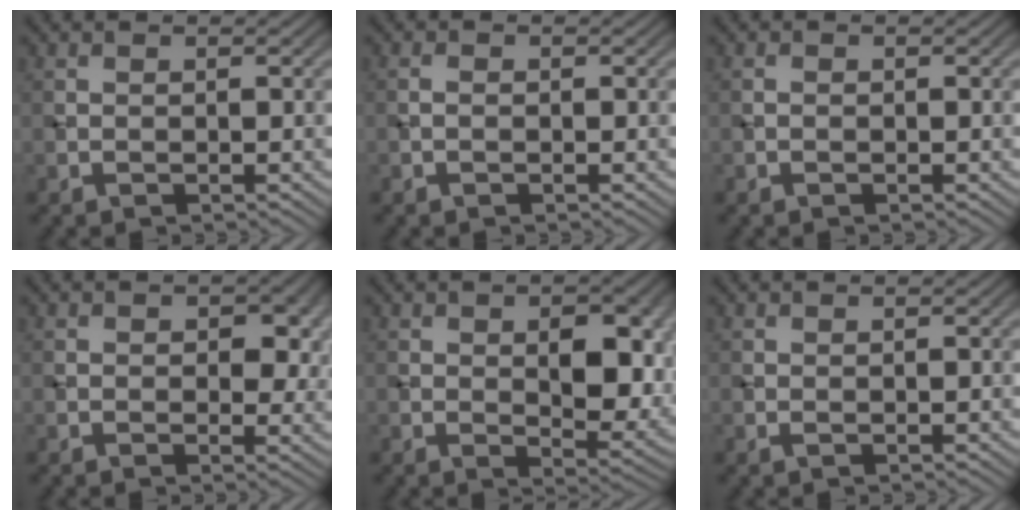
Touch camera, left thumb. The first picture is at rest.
{"total": 0.8, "force": [-0.4, 0.5, 0.5], "torque": [-0.010, 0.001, -0.010]}
{"total": 0.5, "force": [-0.3, 0.3, 0.2], "torque": [-0.002, 0.000, -0.006]}
{"total": 4.3, "force": [0.7, 2.8, 3.2], "torque": [-0.042, -0.010, 0.008]}
{"total": 8.0, "force": [0.8, 4.1, 6.8], "torque": [-0.092, -0.004, 0.018]}
{"total": 0.0}